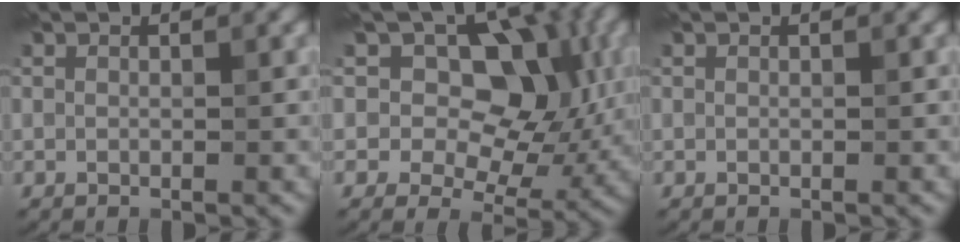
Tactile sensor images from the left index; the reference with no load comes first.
{"total": 10.5, "force": [3.0, 6.9, 7.3], "torque": [-0.080, 0.011, 0.024]}
{"total": 0.0}